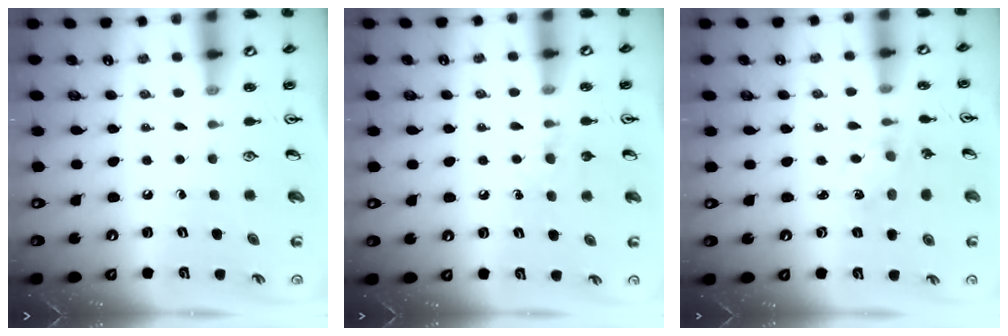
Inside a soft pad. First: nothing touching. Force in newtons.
{"total": 4.9, "press": 4.8, "slide": 0.7}
{"total": 1.7, "press": 1.6, "slide": 0.3}